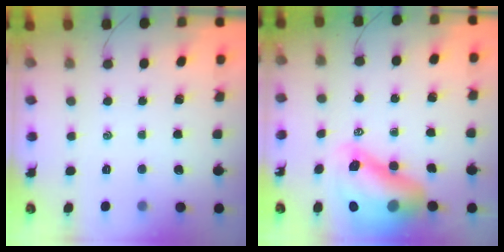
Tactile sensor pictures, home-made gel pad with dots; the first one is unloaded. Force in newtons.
{"total": 17.4, "press": 16.6, "slide": 5.1}